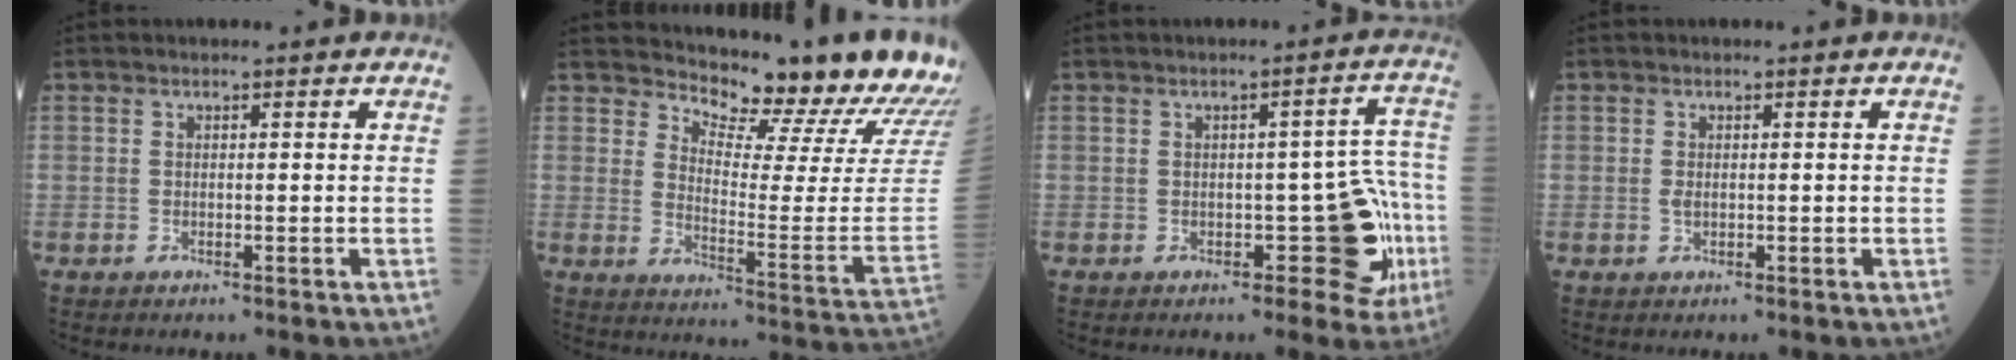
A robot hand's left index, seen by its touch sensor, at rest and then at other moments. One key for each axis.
{"total": 19.0, "fx": 18.2, "fy": 0.6, "fz": 5.6, "tx": -0.085, "ty": -0.120, "tz": 0.224}
{"total": 8.1, "fx": -2.2, "fy": 3.7, "fz": 6.8, "tx": -0.063, "ty": 0.029, "tz": -0.016}
{"total": 0.9, "fx": 0.0, "fy": 0.7, "fz": 0.6, "tx": -0.016, "ty": 0.001, "tz": 0.004}